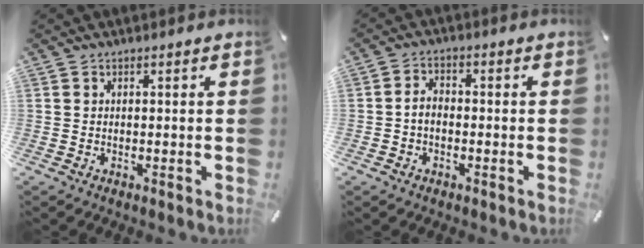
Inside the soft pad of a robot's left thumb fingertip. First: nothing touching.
{"total": 3.4, "force": [-1.1, 2.3, 2.3], "torque": [-0.044, 0.010, -0.020]}